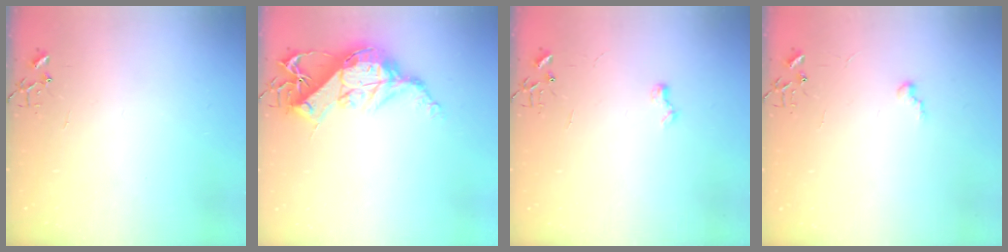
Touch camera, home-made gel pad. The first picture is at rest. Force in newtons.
{"total": 13.9, "press": 13.8, "slide": 1.4}
{"total": 6.0, "press": 6.0, "slide": 0.7}
{"total": 5.7, "press": 5.7, "slide": 0.5}